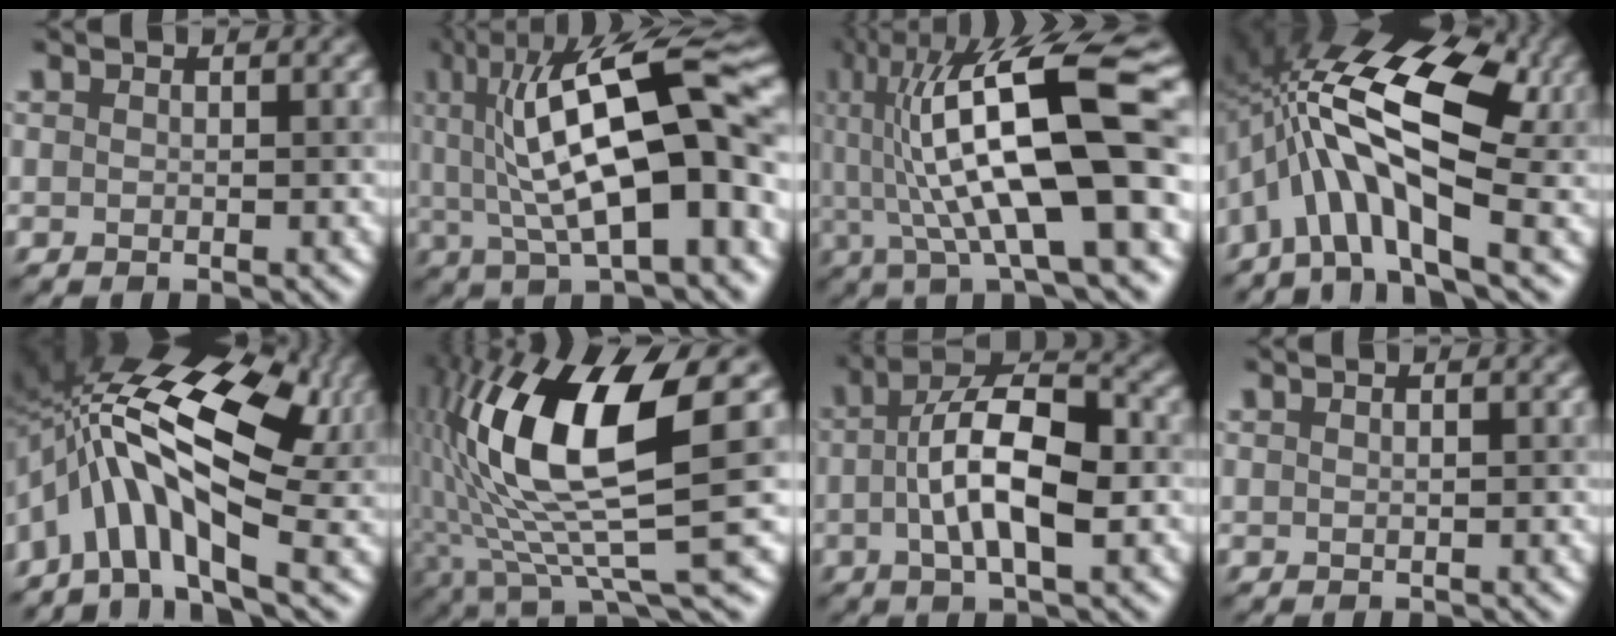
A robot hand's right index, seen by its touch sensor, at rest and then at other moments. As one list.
[{"total": 15.0, "force": [2.5, 4.9, 13.9], "torque": [-0.212, 0.022, 0.033]}, {"total": 14.8, "force": [2.2, 3.9, 14.2], "torque": [-0.247, 0.014, 0.037]}, {"total": 13.3, "force": [-1.1, 5.9, 11.9], "torque": [-0.203, 0.021, -0.030]}, {"total": 13.5, "force": [0.1, 6.4, 11.9], "torque": [-0.202, 0.022, -0.010]}, {"total": 13.5, "force": [3.2, 3.6, 12.6], "torque": [-0.237, 0.003, 0.064]}, {"total": 8.1, "force": [-0.2, 3.1, 7.5], "torque": [-0.133, 0.012, -0.008]}, {"total": 0.7, "force": [0.6, 0.1, 0.3], "torque": [-0.009, 0.003, 0.009]}]